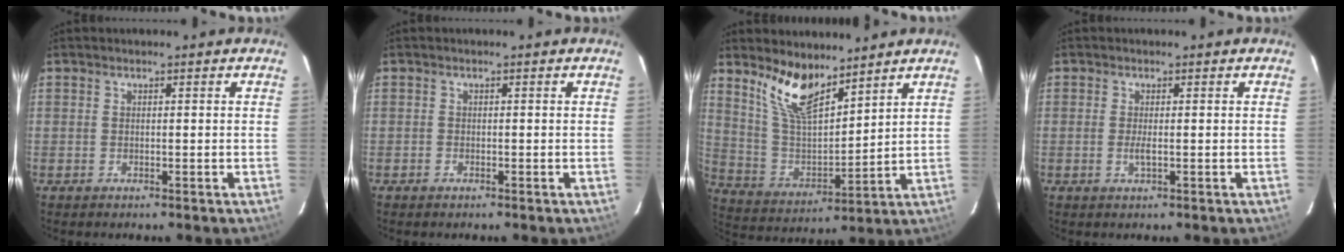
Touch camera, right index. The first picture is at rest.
{"total": 0.7, "force": [-0.6, 0.4, 0.1], "torque": [-0.003, 0.001, -0.011]}
{"total": 11.9, "force": [8.7, 4.4, 6.8], "torque": [-0.136, 0.001, 0.178]}
{"total": 1.6, "force": [-0.2, 0.2, 1.6], "torque": [-0.033, -0.004, -0.005]}